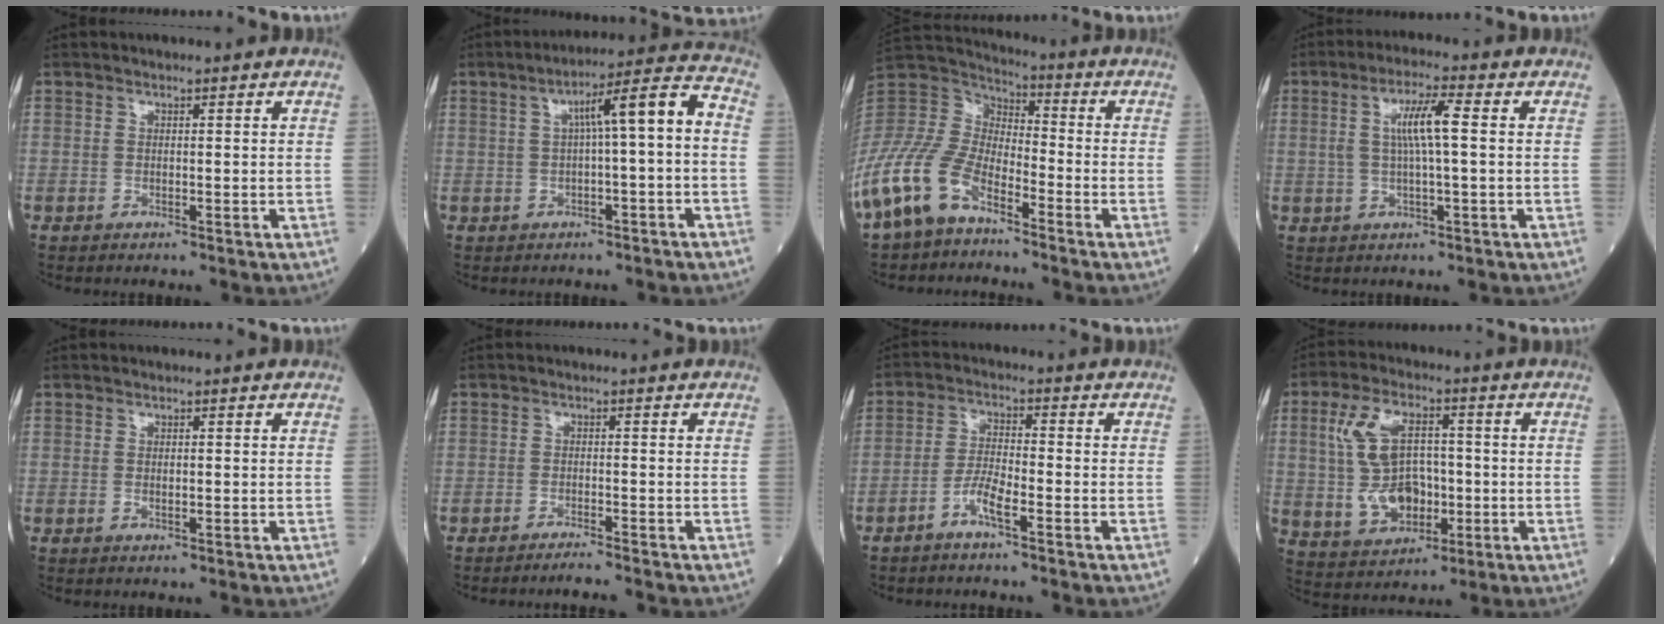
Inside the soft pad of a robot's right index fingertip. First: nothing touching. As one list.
[{"total": 8.2, "force": [0.2, 0.4, 8.2], "torque": [-0.120, 0.029, -0.001]}, {"total": 15.4, "force": [-10.1, 7.2, 9.1], "torque": [-0.213, 0.011, -0.205]}, {"total": 6.4, "force": [1.0, 0.3, 6.3], "torque": [-0.118, 0.008, 0.019]}, {"total": 1.0, "force": [0.0, 0.4, 0.9], "torque": [-0.016, -0.002, 0.002]}, {"total": 2.8, "force": [-2.6, -0.6, 0.8], "torque": [-0.013, -0.007, -0.043]}, {"total": 4.2, "force": [-2.7, 0.4, 3.2], "torque": [-0.067, 0.005, -0.057]}, {"total": 11.0, "force": [0.2, 6.6, 8.8], "torque": [-0.189, 0.010, 0.013]}]